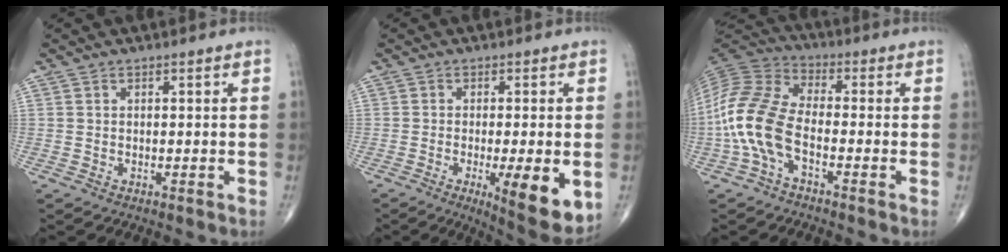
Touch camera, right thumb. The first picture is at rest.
{"total": 11.0, "force": [-2.8, 2.6, 10.3], "torque": [-0.142, -0.024, -0.037]}
{"total": 12.8, "force": [-3.7, 6.3, 10.4], "torque": [-0.234, 0.035, -0.083]}